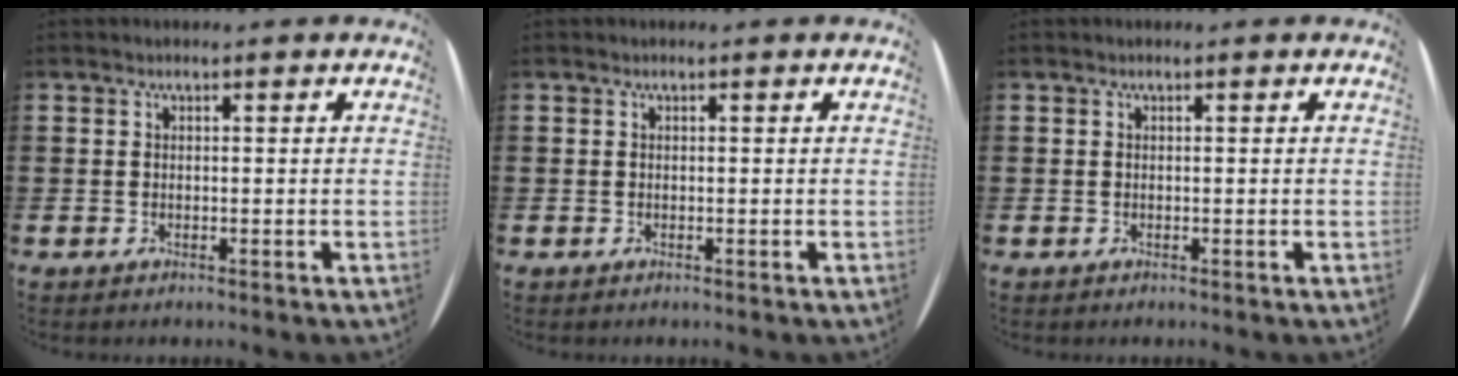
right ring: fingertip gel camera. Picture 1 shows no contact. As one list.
[{"total": 0.0}, {"total": 0.0}]